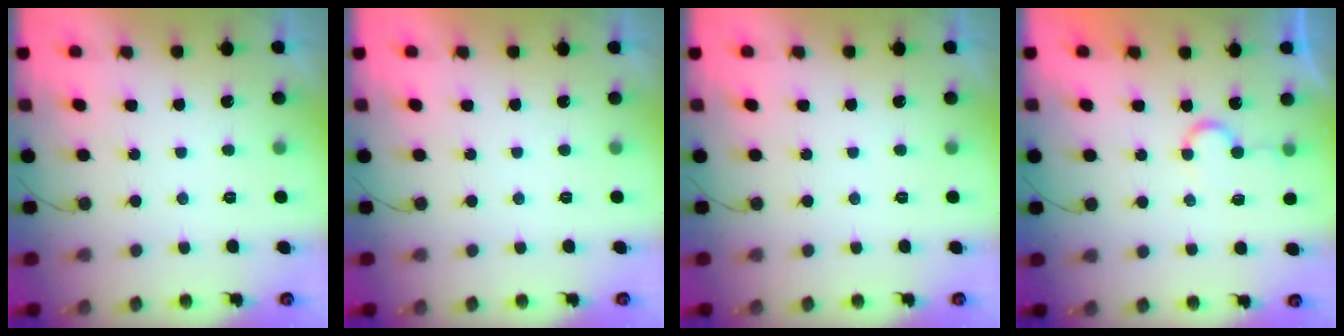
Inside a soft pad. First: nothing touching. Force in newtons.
{"total": 1.7, "press": 1.7, "slide": 0.1}
{"total": 0.0}
{"total": 6.9, "press": 6.9, "slide": 0.6}